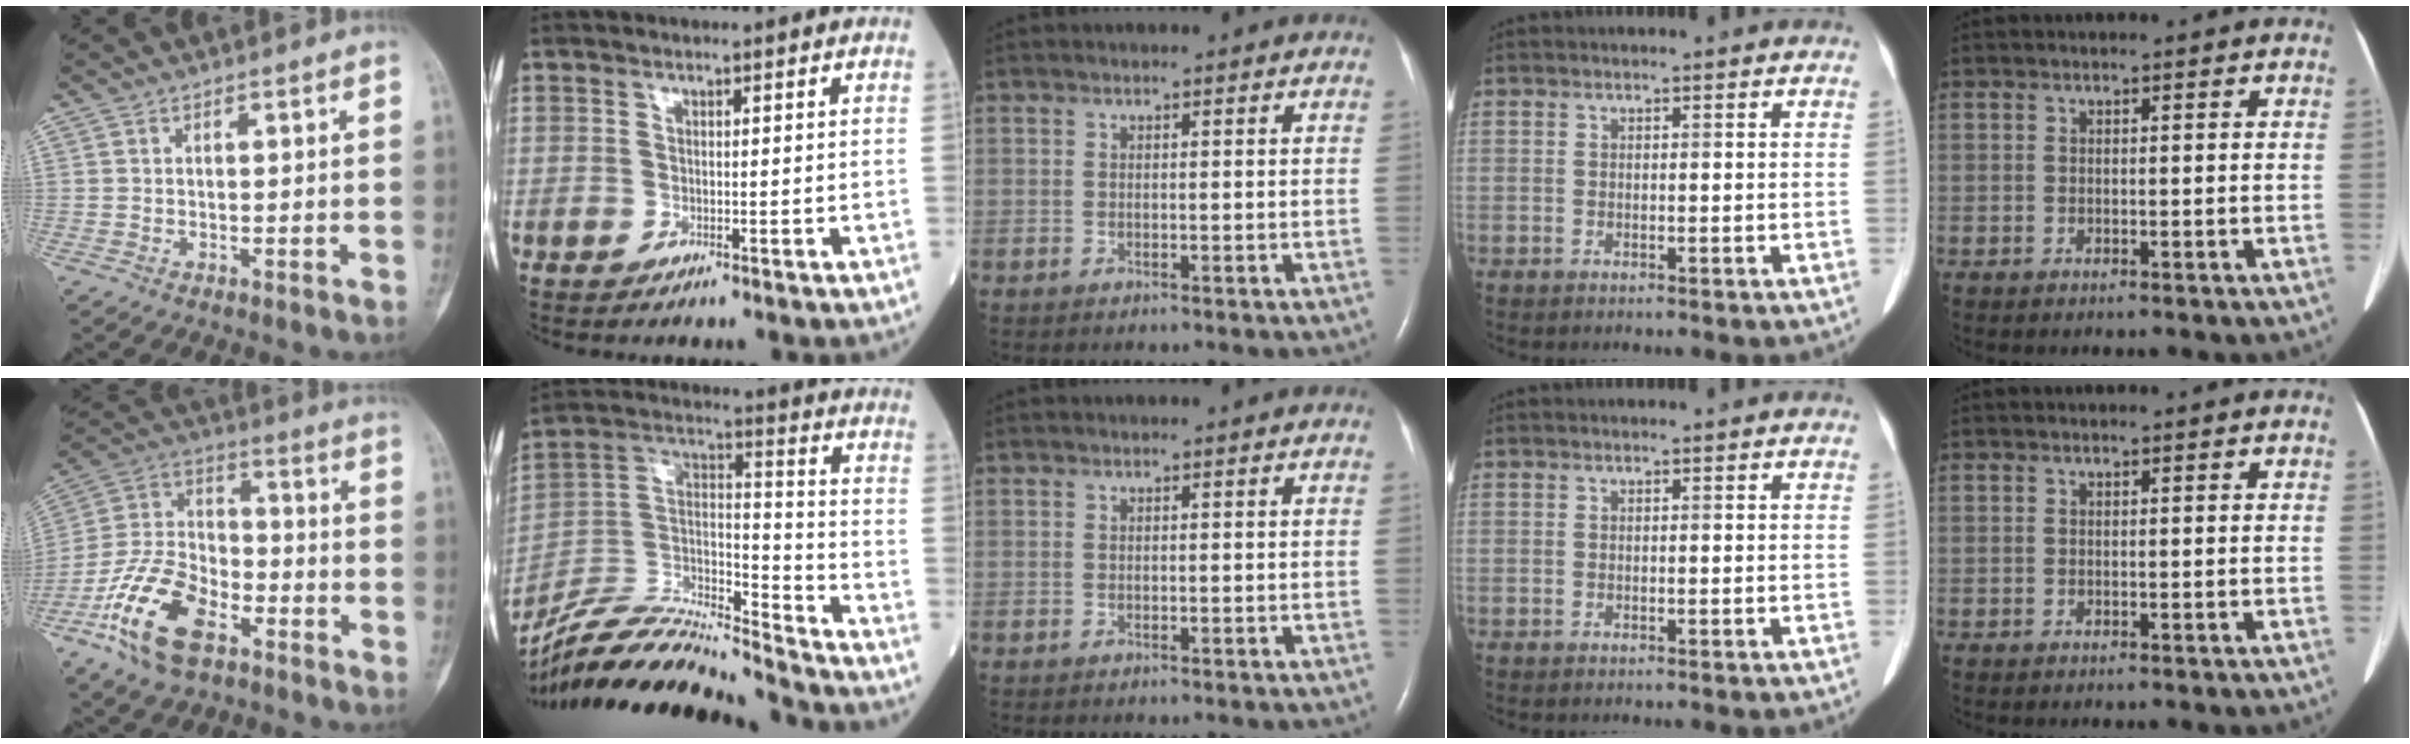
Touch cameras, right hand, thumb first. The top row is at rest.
{"thumb": {"total": 17.1, "force": [-8.9, 9.2, 11.3], "torque": [-0.216, 0.050, -0.174]}, "index": {"total": 20.7, "force": [-19.4, 1.5, 7.1], "torque": [-0.152, 0.011, -0.341]}}